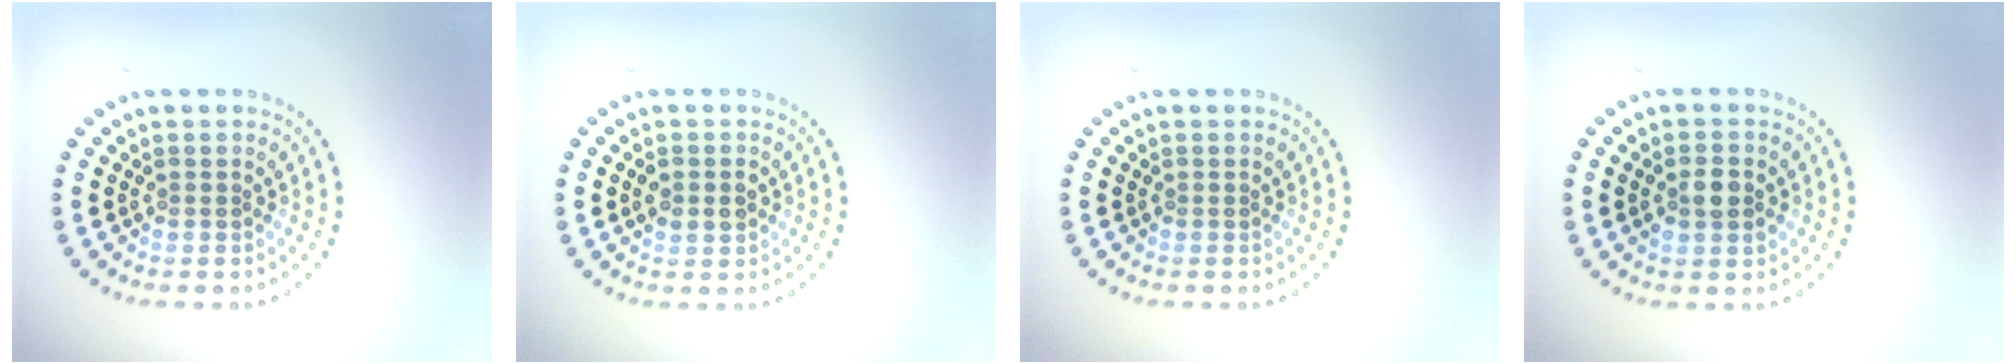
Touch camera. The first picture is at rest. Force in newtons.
{"total": 2.3, "press": 2.3, "slide": 0.1}
{"total": 0.0}
{"total": 2.1, "press": 2.1, "slide": 0.2}